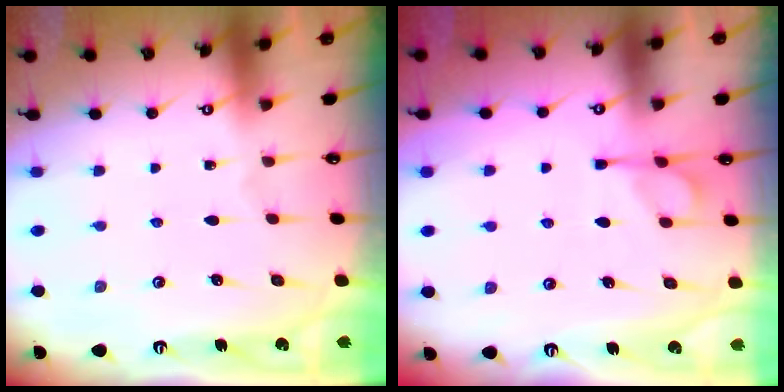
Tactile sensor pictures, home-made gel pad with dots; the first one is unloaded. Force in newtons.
{"total": 2.8, "press": 2.6, "slide": 1.2}